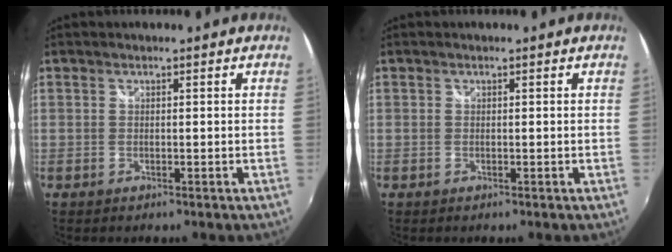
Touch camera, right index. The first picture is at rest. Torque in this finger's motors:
{"motor_torque": [0.10, 0.03, 0.02, 0.00]}